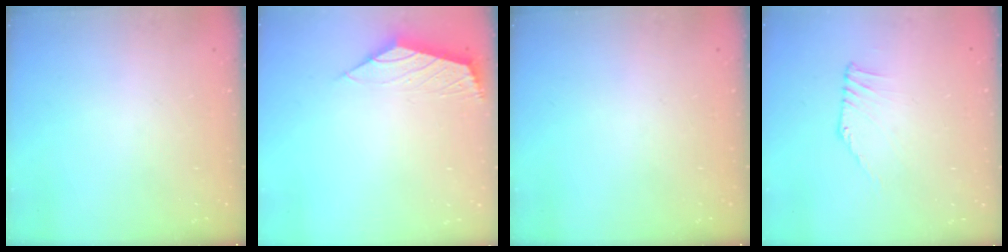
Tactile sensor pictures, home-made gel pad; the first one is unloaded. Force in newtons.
{"total": 2.4, "press": 2.3, "slide": 0.6}
{"total": 0.0}
{"total": 0.5, "press": 0.2, "slide": 0.5}